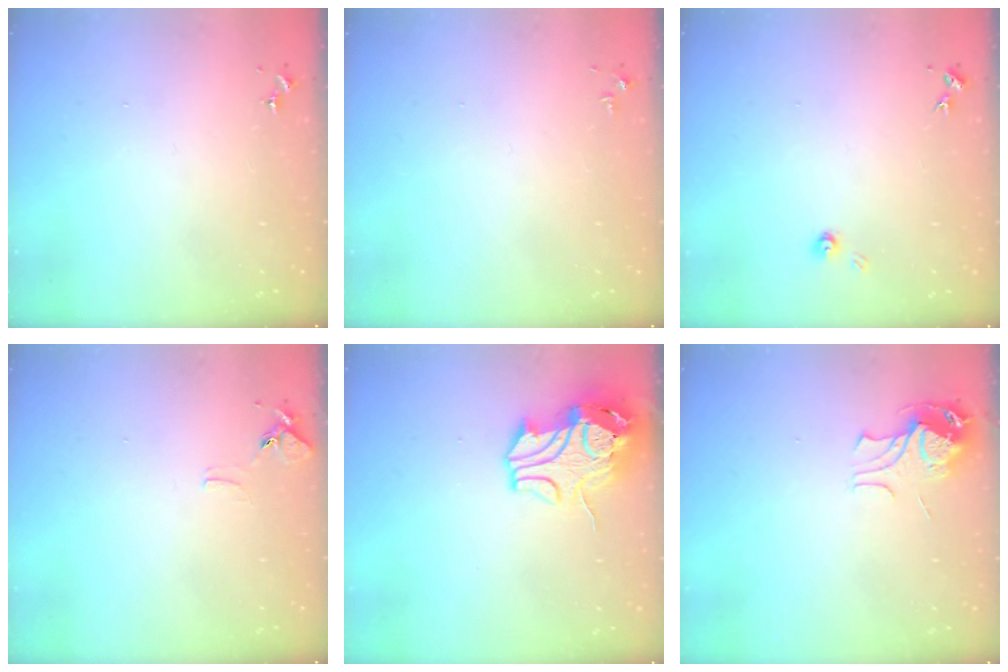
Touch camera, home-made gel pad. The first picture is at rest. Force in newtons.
{"total": 2.8, "press": 2.8, "slide": 0.4}
{"total": 3.7, "press": 3.7, "slide": 0.4}
{"total": 6.2, "press": 6.1, "slide": 0.6}
{"total": 12.8, "press": 12.7, "slide": 1.8}
{"total": 9.5, "press": 9.5, "slide": 1.1}